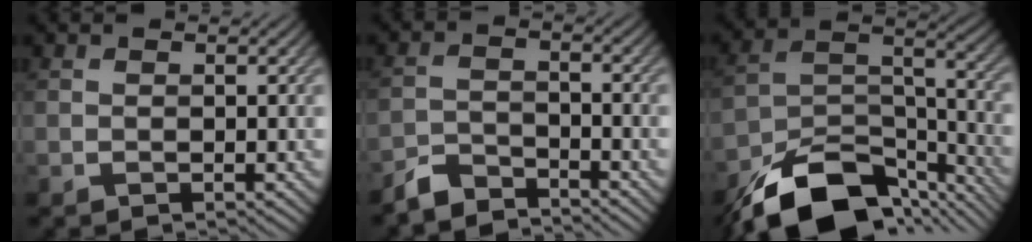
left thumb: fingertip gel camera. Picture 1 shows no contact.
{"total": 4.3, "force": [-4.1, 0.9, 1.0], "torque": [-0.021, -0.002, -0.087]}
{"total": 16.2, "force": [-11.8, 7.2, 8.4], "torque": [-0.179, -0.025, -0.188]}